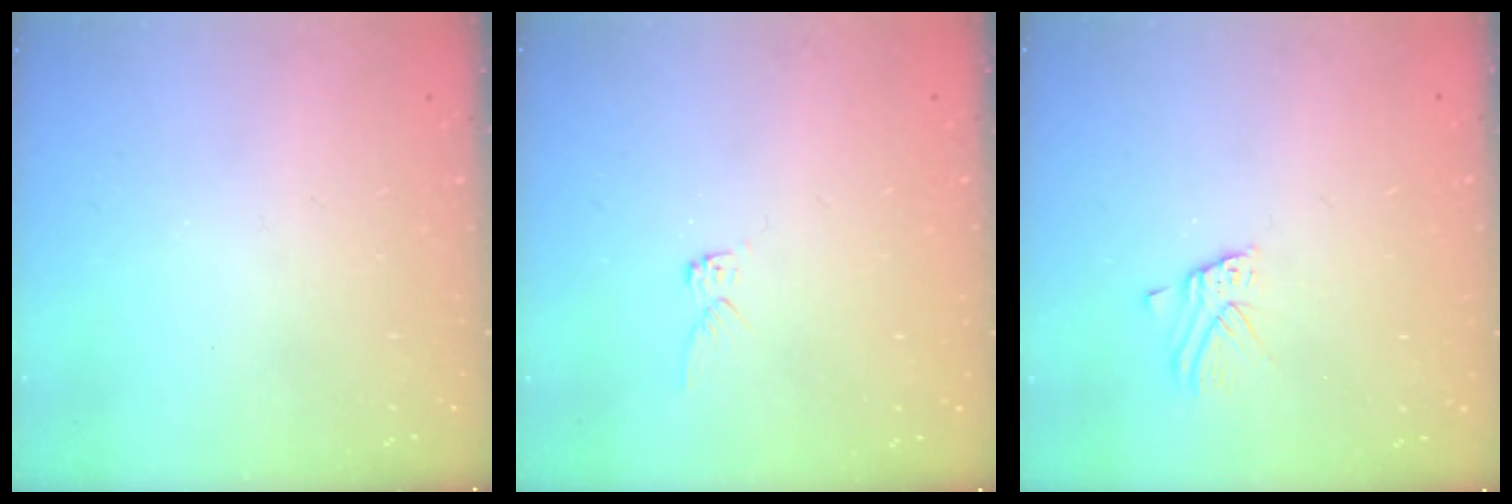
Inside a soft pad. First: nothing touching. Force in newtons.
{"total": 2.6, "press": 2.6, "slide": 0.1}
{"total": 2.4, "press": 2.4, "slide": 0.2}